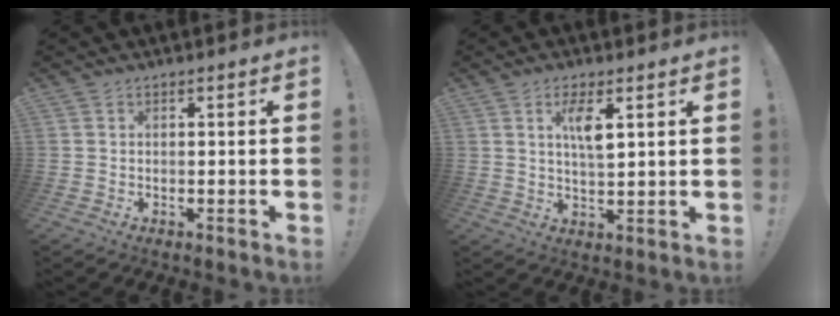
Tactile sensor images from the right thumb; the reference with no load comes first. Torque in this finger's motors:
{"motor_torque": [1.13, 1.49, 0.99, 0.16, 0.31]}